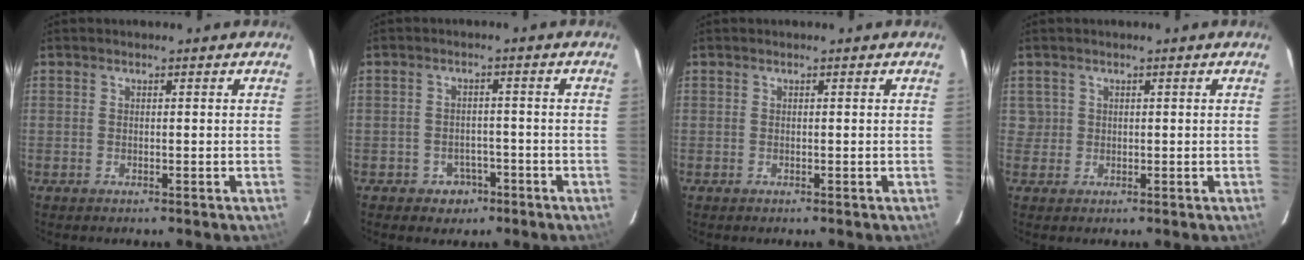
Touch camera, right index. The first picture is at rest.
{"total": 4.6, "force": [-2.6, 3.7, 0.6], "torque": [-0.024, 0.016, -0.027]}
{"total": 0.0}
{"total": 1.8, "force": [0.3, 1.7, -0.3], "torque": [0.015, 0.012, 0.007]}